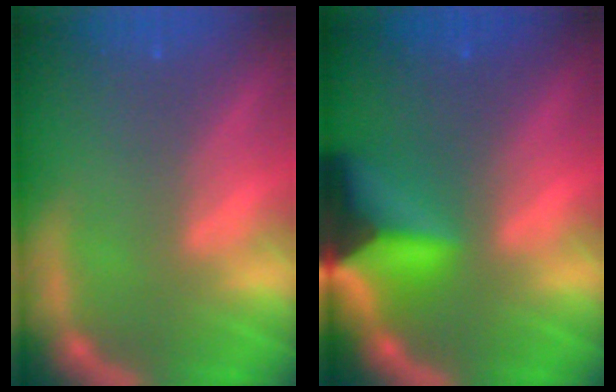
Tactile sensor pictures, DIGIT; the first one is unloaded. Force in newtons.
{"total": 9.6}